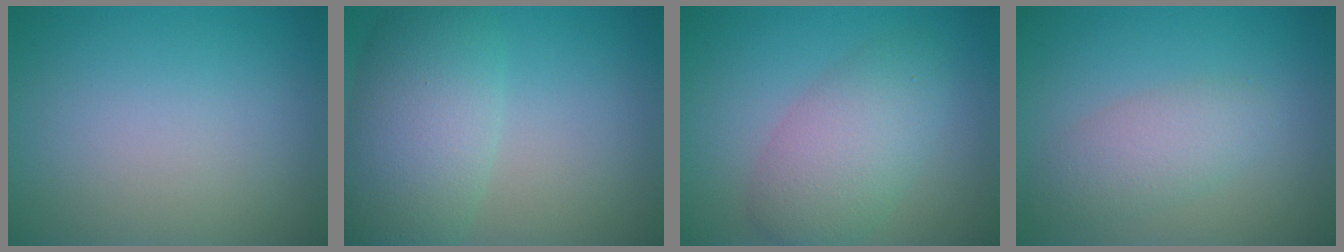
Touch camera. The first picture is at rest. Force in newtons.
{"total": 6.9, "press": 6.9, "slide": 0.3}
{"total": 4.8, "press": 4.8, "slide": 0.2}
{"total": 3.0, "press": 3.0, "slide": 0.2}